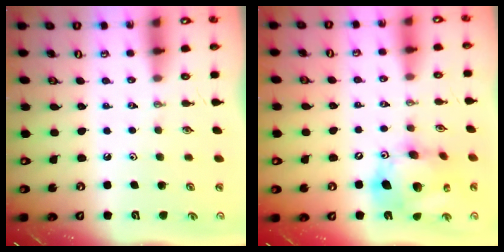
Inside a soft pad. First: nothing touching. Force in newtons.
{"total": 17.8, "press": 17.5, "slide": 2.9}